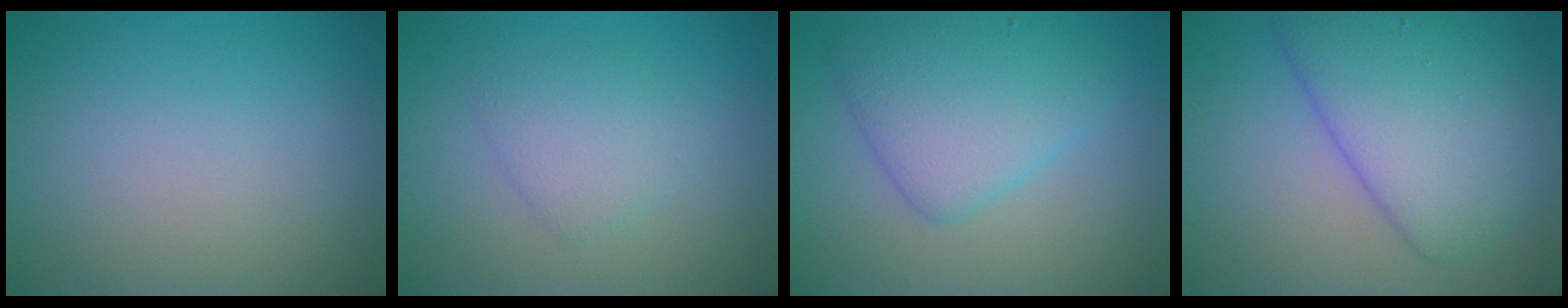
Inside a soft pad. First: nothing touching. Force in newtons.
{"total": 2.2, "press": 2.2, "slide": 0.1}
{"total": 5.1, "press": 5.1, "slide": 0.2}
{"total": 7.5, "press": 7.5, "slide": 0.3}